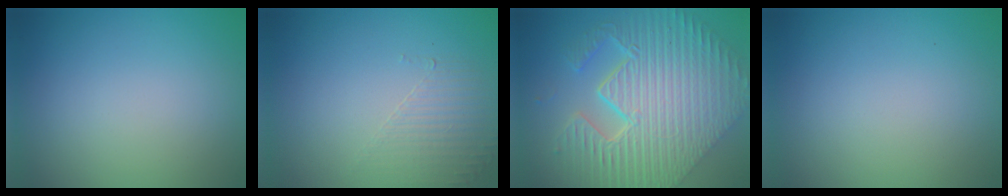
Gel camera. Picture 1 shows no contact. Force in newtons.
{"total": 1.6, "press": 0.7, "slide": 1.4}
{"total": 11.7, "press": 7.7, "slide": 8.8}
{"total": 0.0}